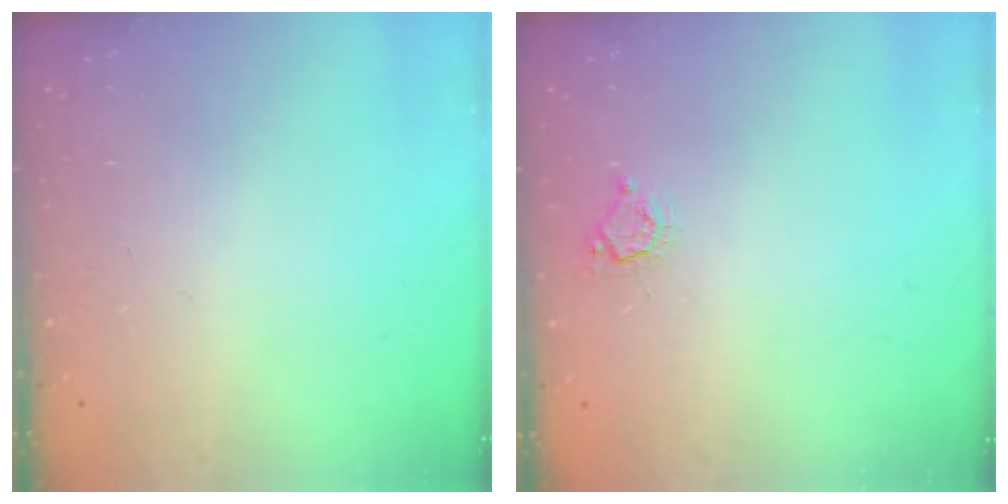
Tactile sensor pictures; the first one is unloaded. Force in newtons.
{"total": 4.6, "press": 4.6, "slide": 0.4}